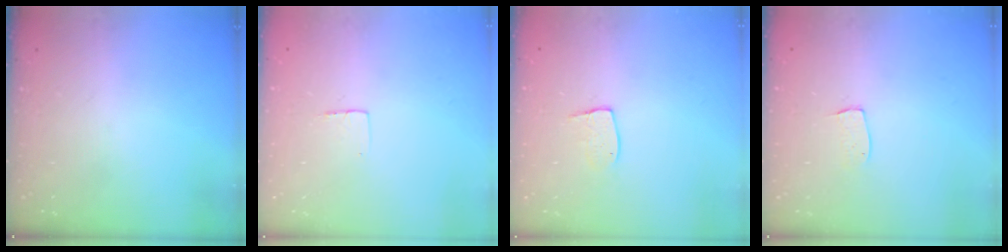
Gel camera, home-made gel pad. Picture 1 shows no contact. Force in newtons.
{"total": 3.0, "press": 3.0, "slide": 0.2}
{"total": 5.9, "press": 5.9, "slide": 0.4}
{"total": 5.2, "press": 5.2, "slide": 0.3}